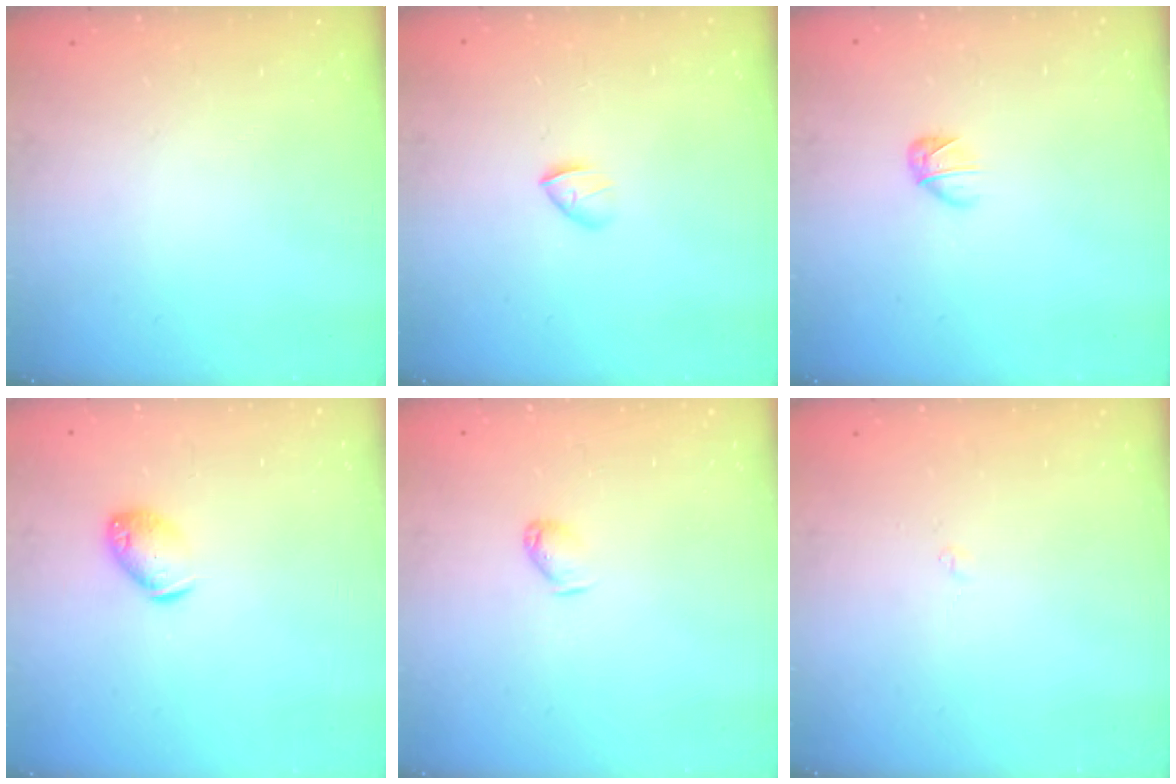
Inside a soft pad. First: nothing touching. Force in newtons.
{"total": 2.6, "press": 2.5, "slide": 0.8}
{"total": 3.2, "press": 3.1, "slide": 0.9}
{"total": 8.0, "press": 7.9, "slide": 1.4}
{"total": 4.0, "press": 3.9, "slide": 0.7}
{"total": 1.7, "press": 1.7, "slide": 0.3}